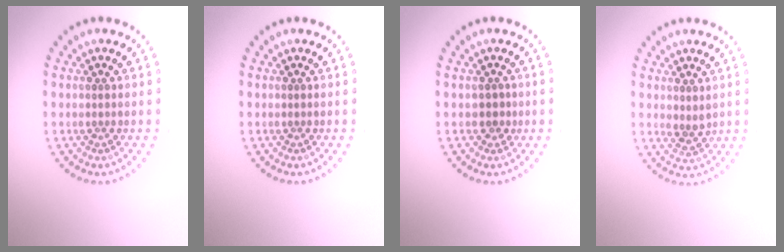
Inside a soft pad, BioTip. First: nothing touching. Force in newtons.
{"total": 0.0}
{"total": 1.4, "press": 1.1, "slide": 0.8}
{"total": 1.3, "press": 1.1, "slide": 0.7}